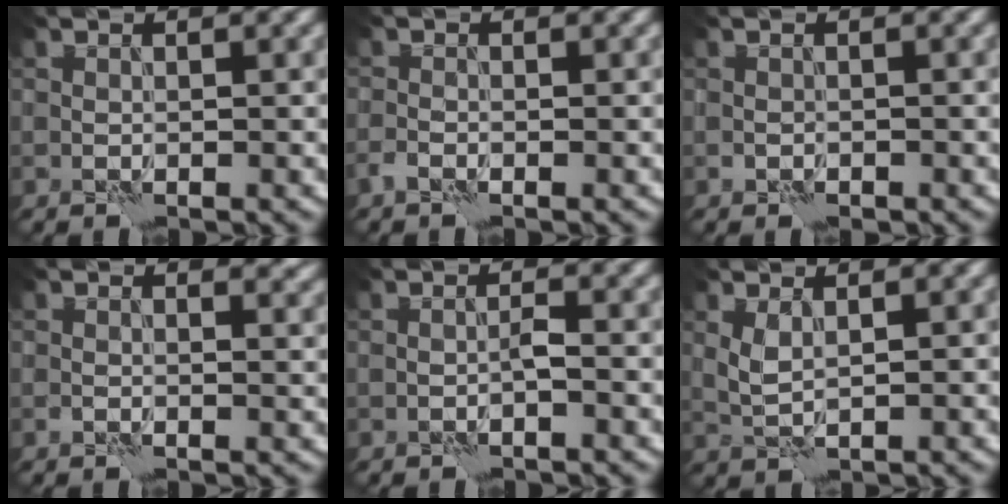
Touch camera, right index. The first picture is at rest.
{"total": 1.3, "force": [-1.0, 0.5, 0.7], "torque": [-0.016, 0.000, -0.023]}
{"total": 1.2, "force": [-0.9, 0.7, 0.5], "torque": [-0.009, -0.001, -0.018]}
{"total": 2.0, "force": [0.7, 1.2, 1.4], "torque": [-0.018, -0.007, 0.008]}
{"total": 0.8, "force": [-0.4, -0.2, 0.6], "torque": [-0.009, 0.005, -0.008]}
{"total": 1.4, "force": [0.9, 0.3, 1.1], "torque": [-0.029, 0.000, 0.021]}